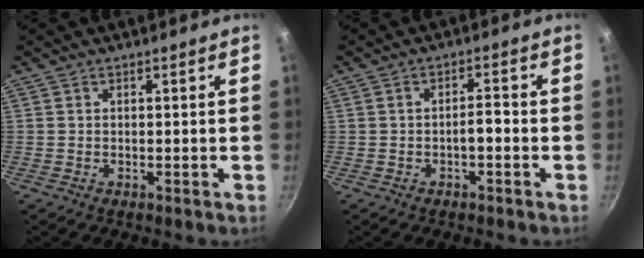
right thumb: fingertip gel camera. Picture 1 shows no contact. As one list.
[{"total": 2.7, "force": [-1.1, 0.9, 2.3], "torque": [-0.030, 0.020, -0.018]}]